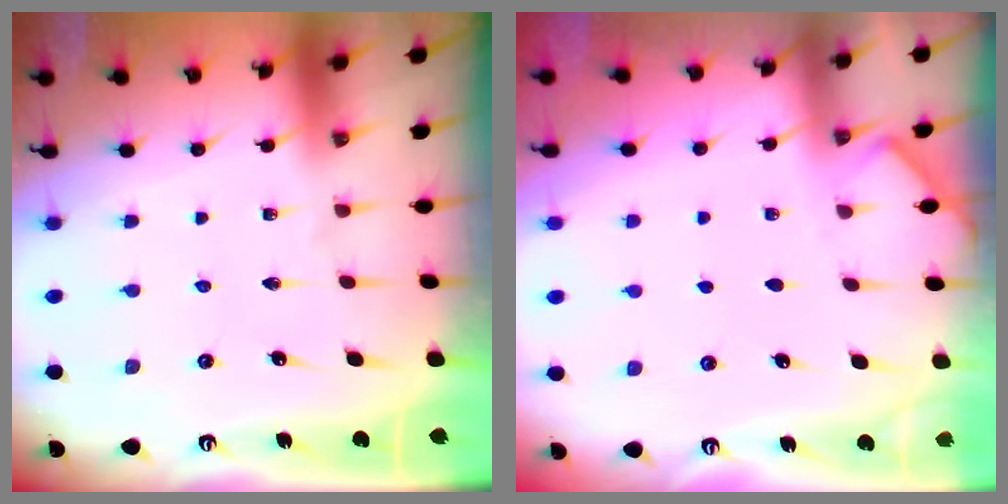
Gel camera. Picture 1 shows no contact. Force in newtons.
{"total": 2.8, "press": 2.8, "slide": 0.4}